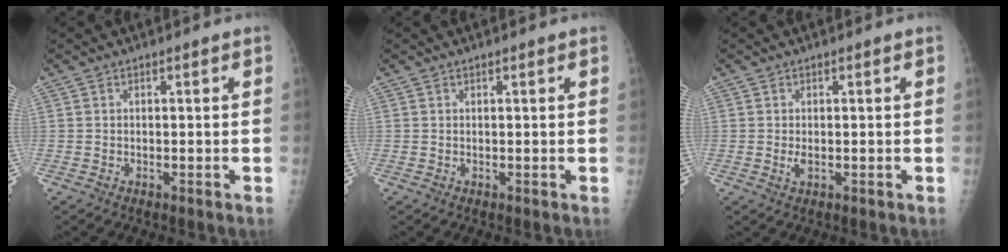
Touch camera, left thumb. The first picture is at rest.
{"total": 0.6, "force": [0.5, 0.1, 0.4], "torque": [-0.004, 0.000, 0.006]}
{"total": 1.4, "force": [-0.1, 0.7, 1.2], "torque": [-0.024, -0.004, -0.001]}